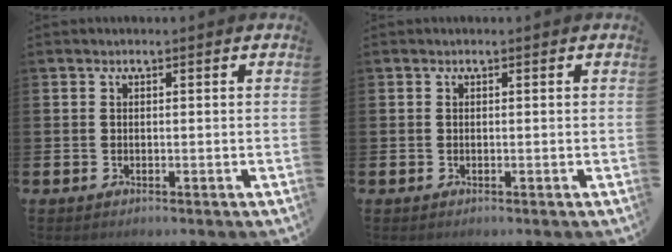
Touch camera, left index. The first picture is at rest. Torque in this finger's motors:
{"motor_torque": [-0.02, 0.03, 0.00, 0.00]}